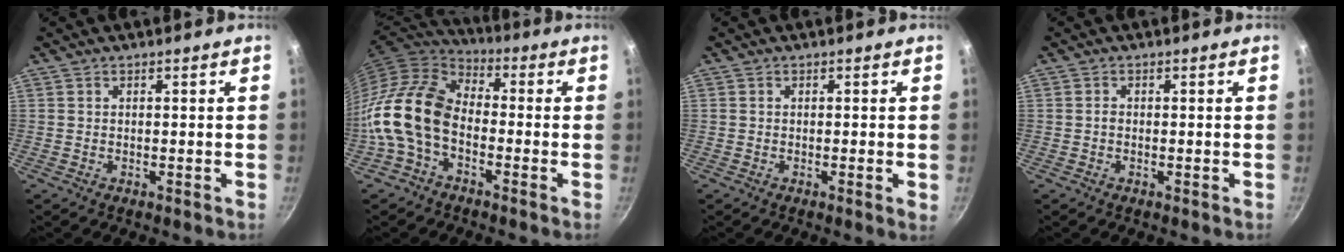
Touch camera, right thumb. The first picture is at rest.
{"total": 13.9, "force": [-3.8, 9.0, 9.9], "torque": [-0.172, 0.044, -0.095]}
{"total": 1.2, "force": [-0.3, 0.0, 1.1], "torque": [-0.016, -0.003, -0.007]}
{"total": 0.8, "force": [-0.2, 0.6, 0.5], "torque": [-0.008, 0.005, -0.004]}